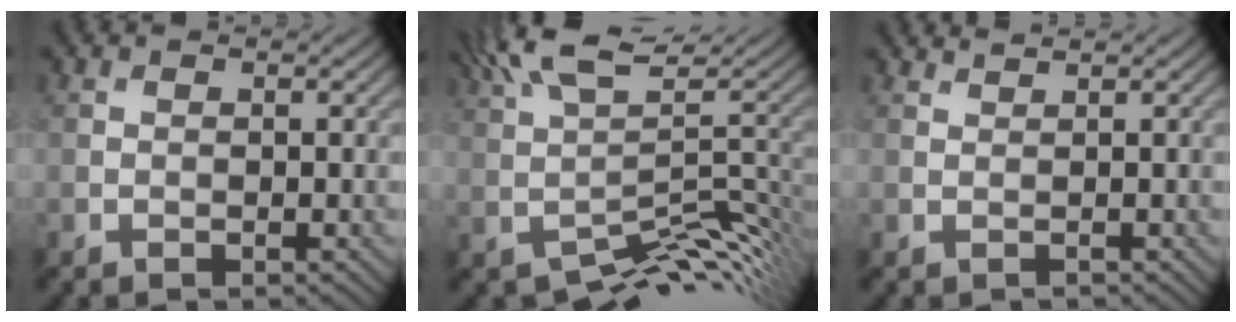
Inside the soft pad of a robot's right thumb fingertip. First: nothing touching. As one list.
[{"total": 6.6, "force": [1.3, 2.2, 6.0], "torque": [-0.106, 0.005, 0.034]}, {"total": 1.1, "force": [0.8, -0.5, -0.5], "torque": [0.006, 0.002, 0.017]}]